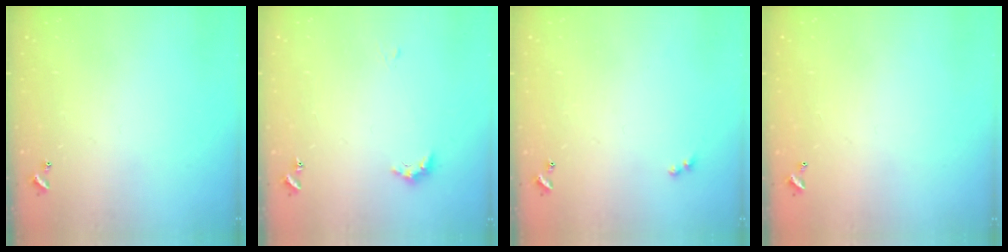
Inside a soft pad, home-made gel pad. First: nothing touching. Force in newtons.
{"total": 2.4, "press": 2.3, "slide": 0.6}
{"total": 2.5, "press": 2.4, "slide": 0.5}
{"total": 2.8, "press": 2.8, "slide": 0.1}